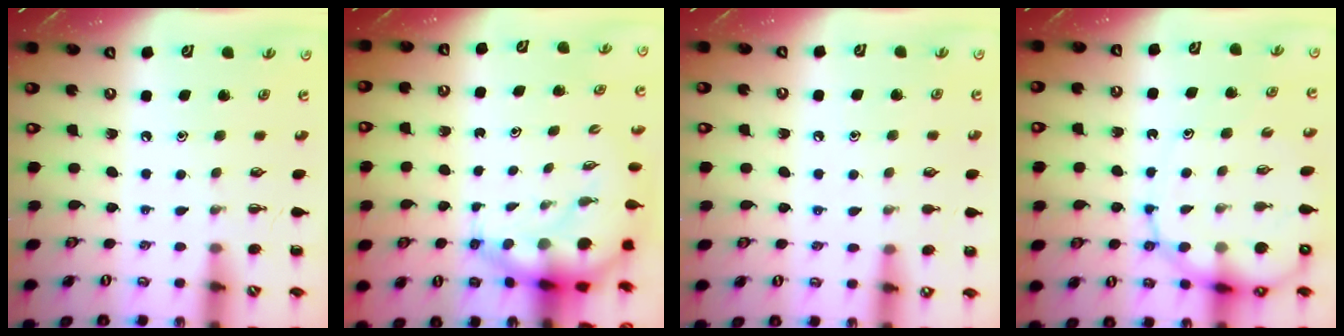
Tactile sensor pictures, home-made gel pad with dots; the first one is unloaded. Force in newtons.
{"total": 7.7, "press": 7.3, "slide": 2.5}
{"total": 6.5, "press": 6.1, "slide": 2.1}
{"total": 11.9, "press": 11.5, "slide": 3.3}